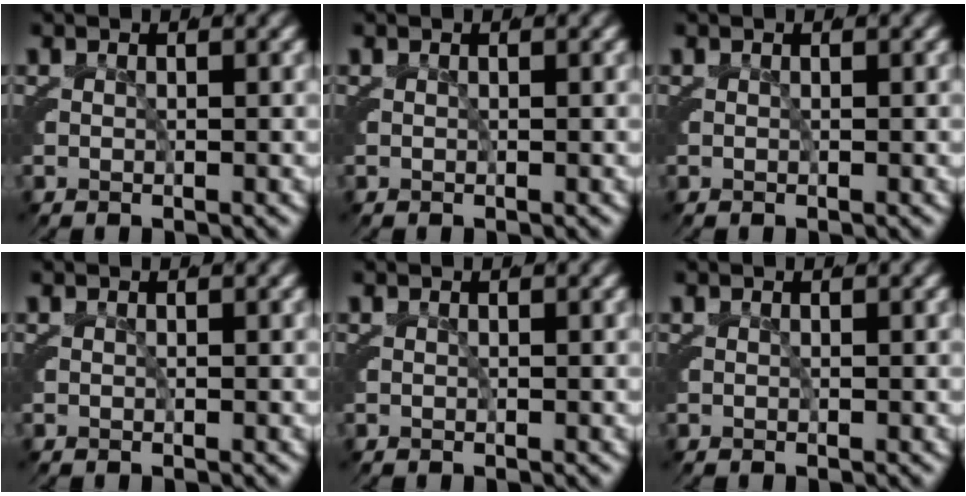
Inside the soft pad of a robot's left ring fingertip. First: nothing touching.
{"total": 0.0}
{"total": 0.0}
{"total": 0.0}
{"total": 0.0}
{"total": 0.0}